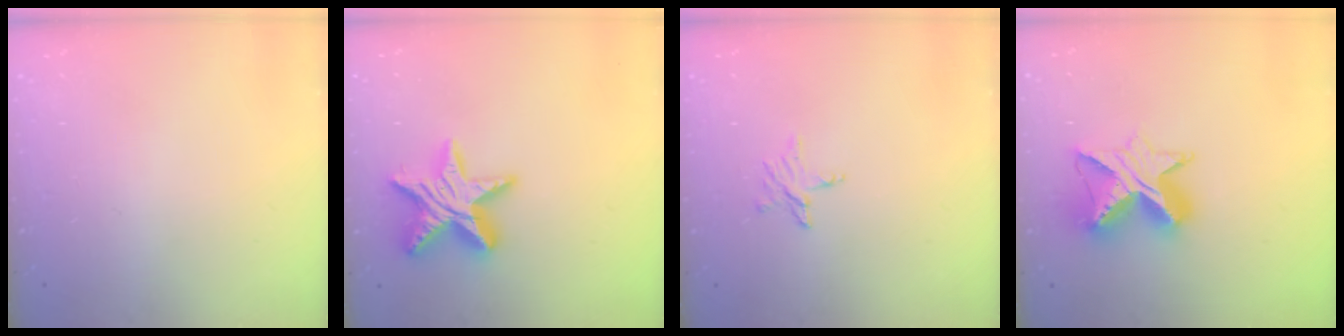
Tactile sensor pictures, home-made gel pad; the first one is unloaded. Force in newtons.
{"total": 15.2, "press": 15.2, "slide": 1.4}
{"total": 5.1, "press": 5.1, "slide": 0.6}
{"total": 11.8, "press": 11.8, "slide": 1.0}